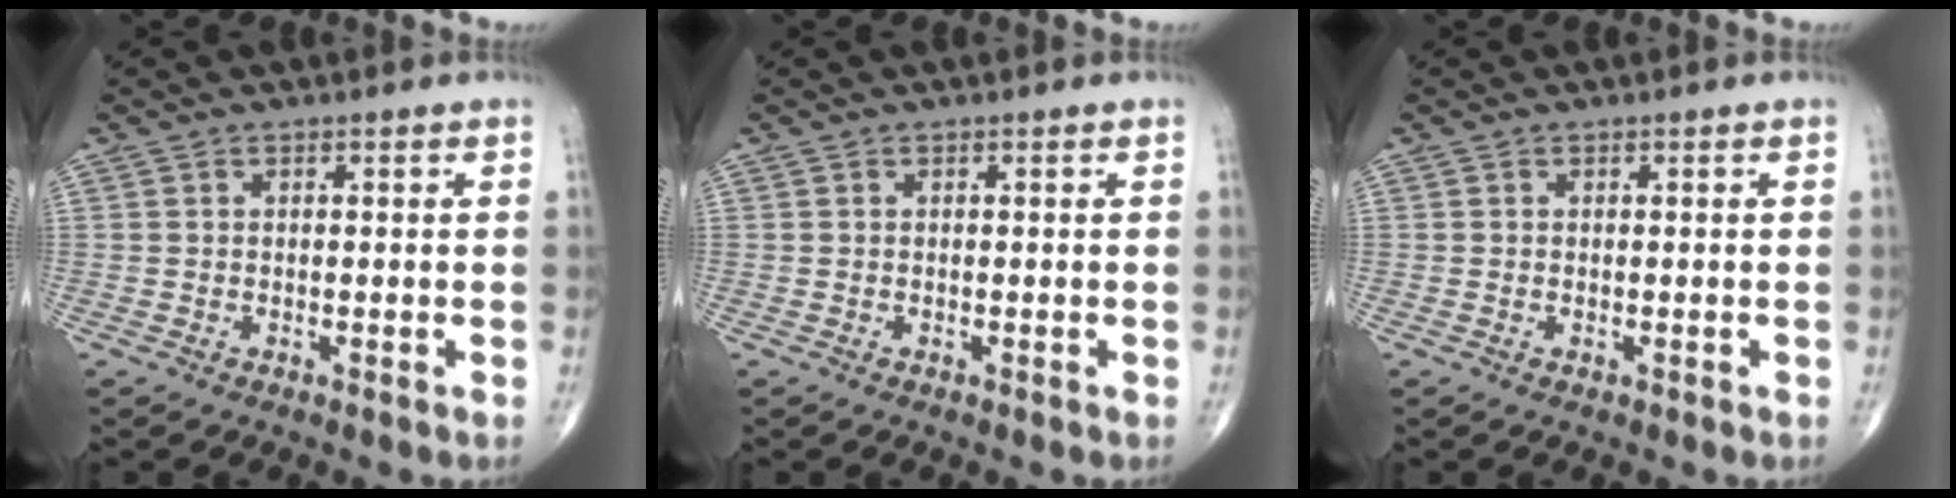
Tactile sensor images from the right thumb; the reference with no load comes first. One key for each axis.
{"total": 0.0}
{"total": 0.0}